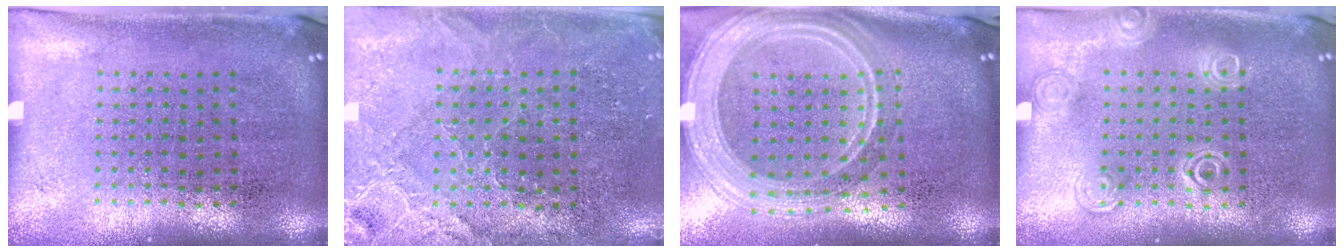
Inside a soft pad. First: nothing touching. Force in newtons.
{"total": 2.8, "press": 2.8, "slide": 0.3}
{"total": 2.9, "press": 2.4, "slide": 1.7}
{"total": 1.9, "press": 1.9, "slide": 0.4}